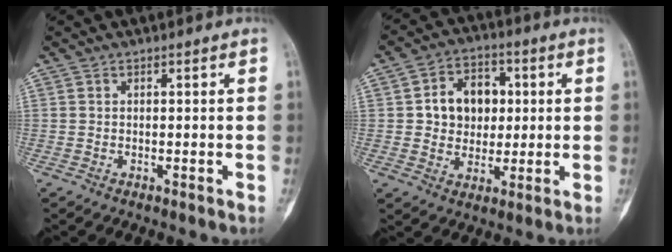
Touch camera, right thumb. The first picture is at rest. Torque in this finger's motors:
{"motor_torque": [0.03, -0.07, 0.53, -0.51, 0.06]}